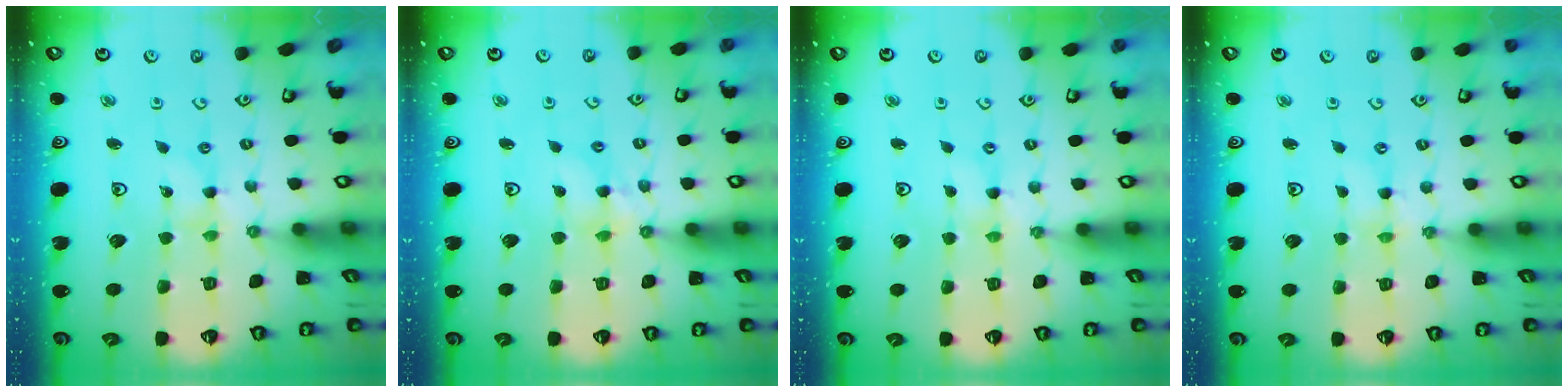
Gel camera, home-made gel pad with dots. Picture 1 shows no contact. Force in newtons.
{"total": 4.9, "press": 4.8, "slide": 0.5}
{"total": 0.0}
{"total": 0.0}